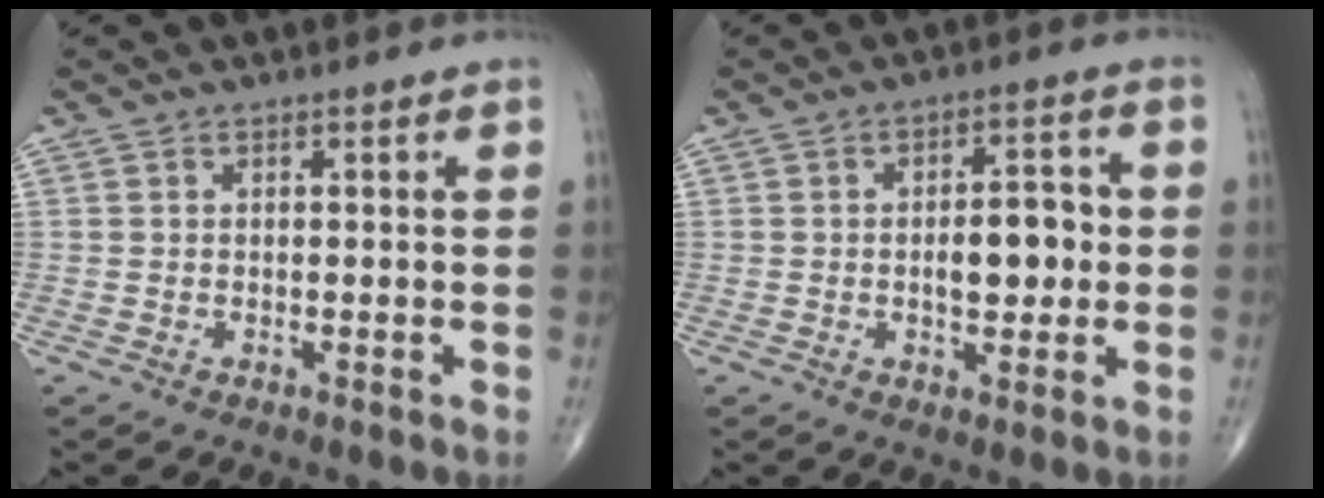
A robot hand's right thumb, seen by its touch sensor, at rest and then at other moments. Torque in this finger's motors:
{"motor_torque": [1.06, 0.97, 0.45, 0.00, 0.00]}